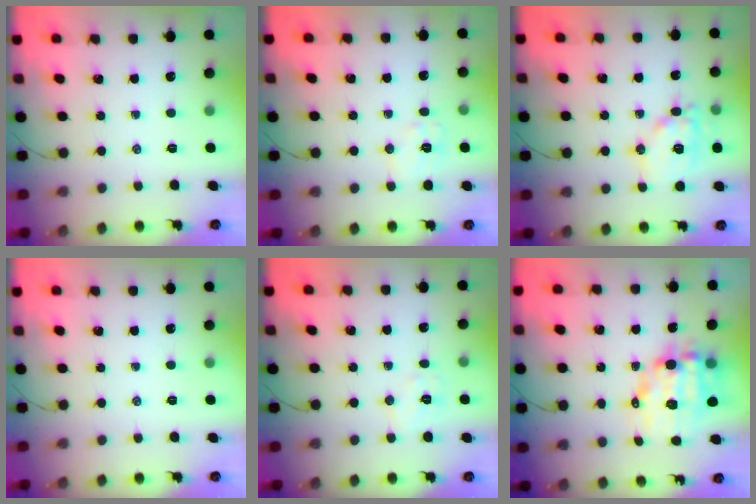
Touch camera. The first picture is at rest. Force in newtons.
{"total": 6.1, "press": 6.1, "slide": 0.6}
{"total": 12.8, "press": 12.8, "slide": 1.4}
{"total": 0.0}
{"total": 6.3, "press": 6.1, "slide": 1.3}
{"total": 11.1, "press": 10.8, "slide": 2.6}